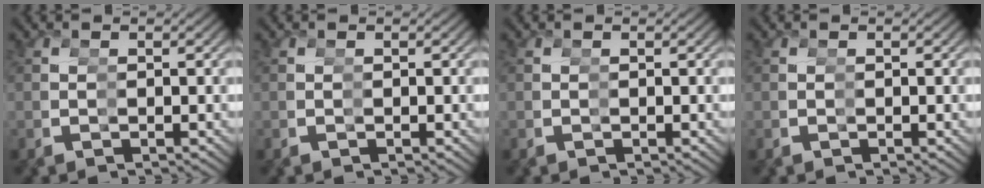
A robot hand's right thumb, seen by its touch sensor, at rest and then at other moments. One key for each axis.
{"total": 0.0}
{"total": 0.0}
{"total": 0.0}